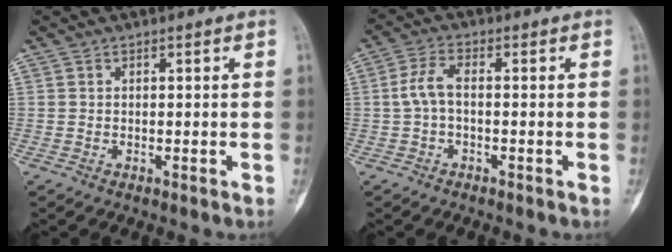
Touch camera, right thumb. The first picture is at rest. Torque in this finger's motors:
{"motor_torque": [0.31, 0.25, 0.20, -0.20, 0.03]}